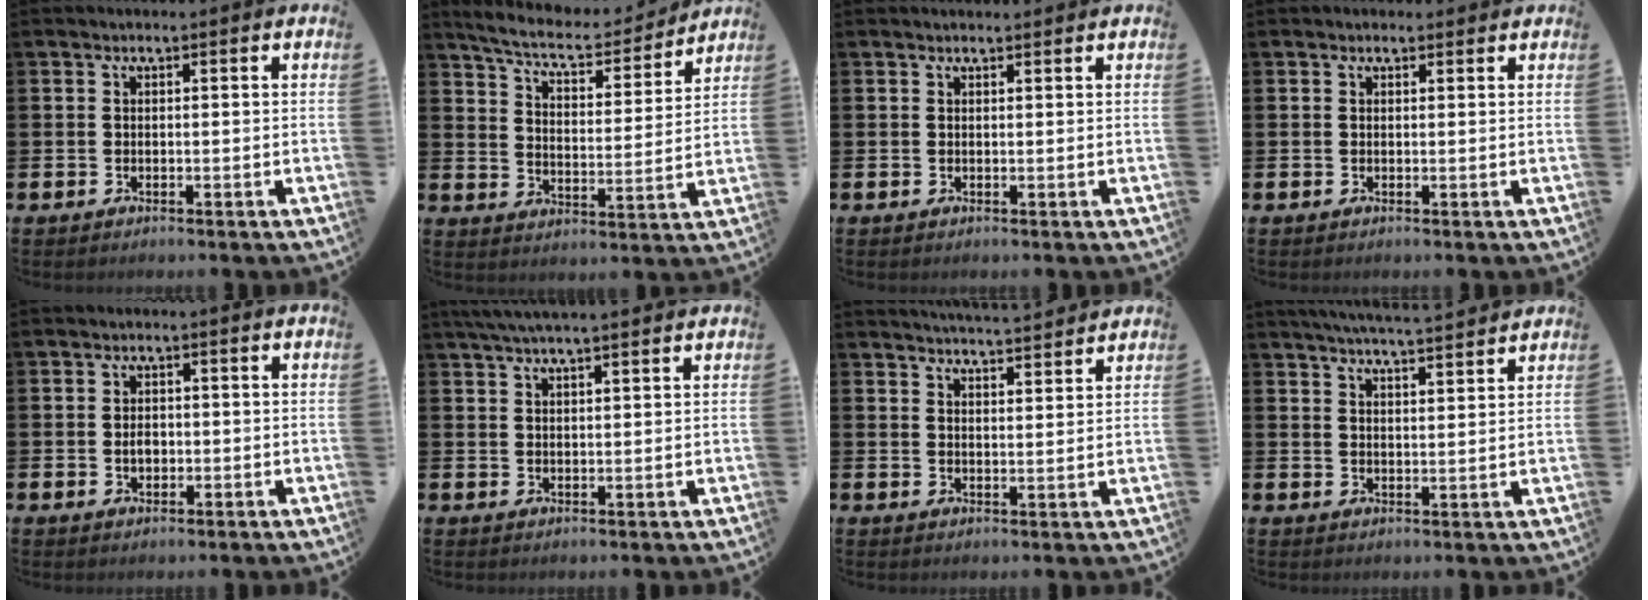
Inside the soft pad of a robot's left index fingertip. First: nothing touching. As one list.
[{"total": 7.2, "force": [6.7, 1.3, 2.4], "torque": [-0.074, -0.049, 0.112]}, {"total": 0.5, "force": [0.5, -0.1, 0.1], "torque": [0.007, -0.004, 0.007]}, {"total": 0.6, "force": [0.5, 0.4, 0.1], "torque": [0.006, 0.001, 0.007]}, {"total": 1.9, "force": [-0.1, 1.4, 1.3], "torque": [-0.008, 0.000, -0.008]}, {"total": 4.0, "force": [3.6, 0.2, 1.8], "torque": [-0.043, -0.005, 0.066]}, {"total": 4.2, "force": [4.2, -0.3, 0.1], "torque": [-0.011, -0.029, 0.075]}, {"total": 5.0, "force": [4.9, -0.5, 1.0], "torque": [-0.029, -0.028, 0.086]}]